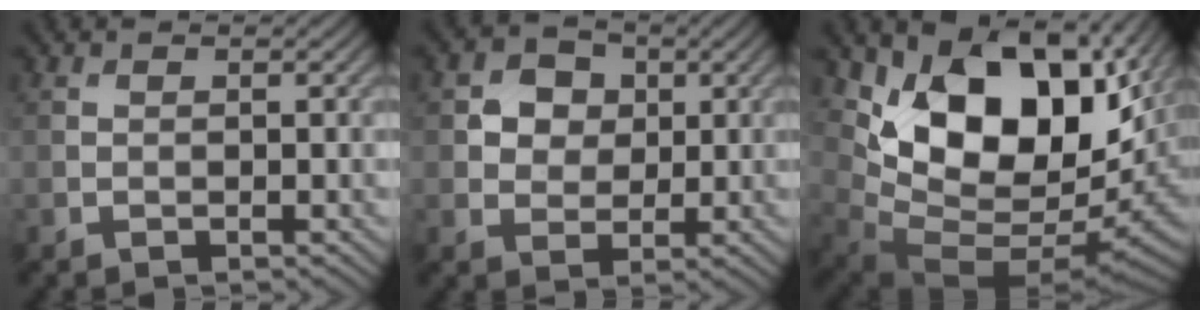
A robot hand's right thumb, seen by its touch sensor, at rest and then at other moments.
{"total": 4.8, "force": [1.2, 4.2, 2.0], "torque": [-0.051, 0.002, 0.013]}
{"total": 16.4, "force": [5.2, 9.5, 12.3], "torque": [-0.222, -0.016, 0.114]}